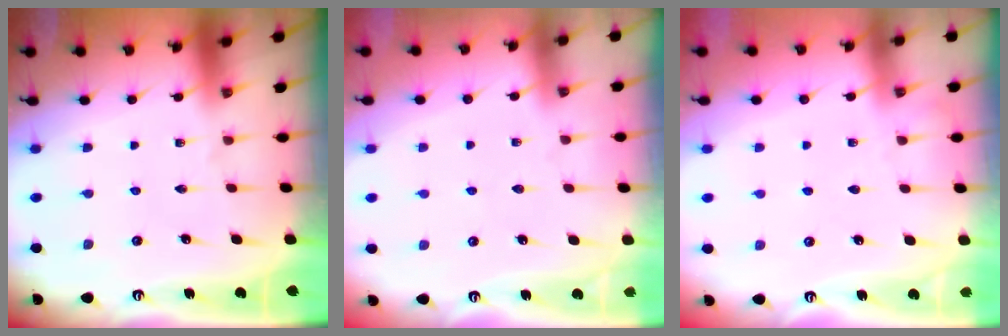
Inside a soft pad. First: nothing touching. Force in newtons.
{"total": 3.1, "press": 3.0, "slide": 0.5}
{"total": 3.2, "press": 3.1, "slide": 0.5}